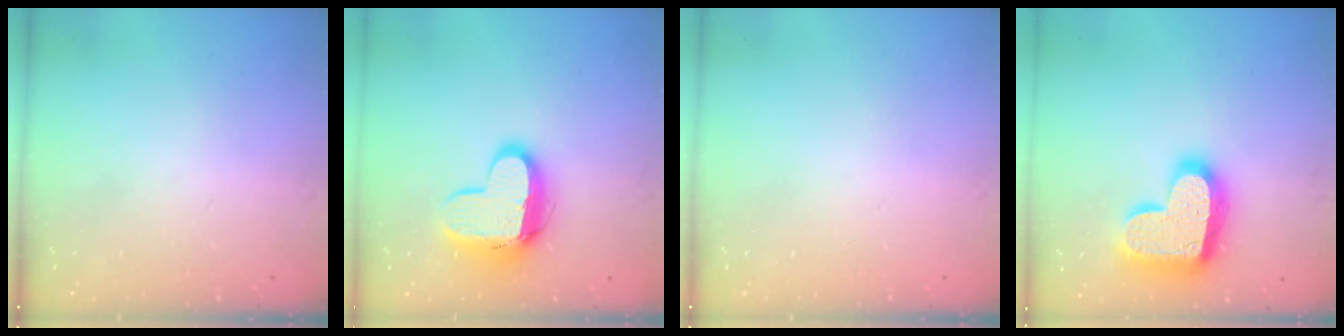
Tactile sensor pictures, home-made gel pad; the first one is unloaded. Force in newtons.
{"total": 12.0, "press": 11.9, "slide": 1.1}
{"total": 0.0}
{"total": 22.2, "press": 22.1, "slide": 1.5}